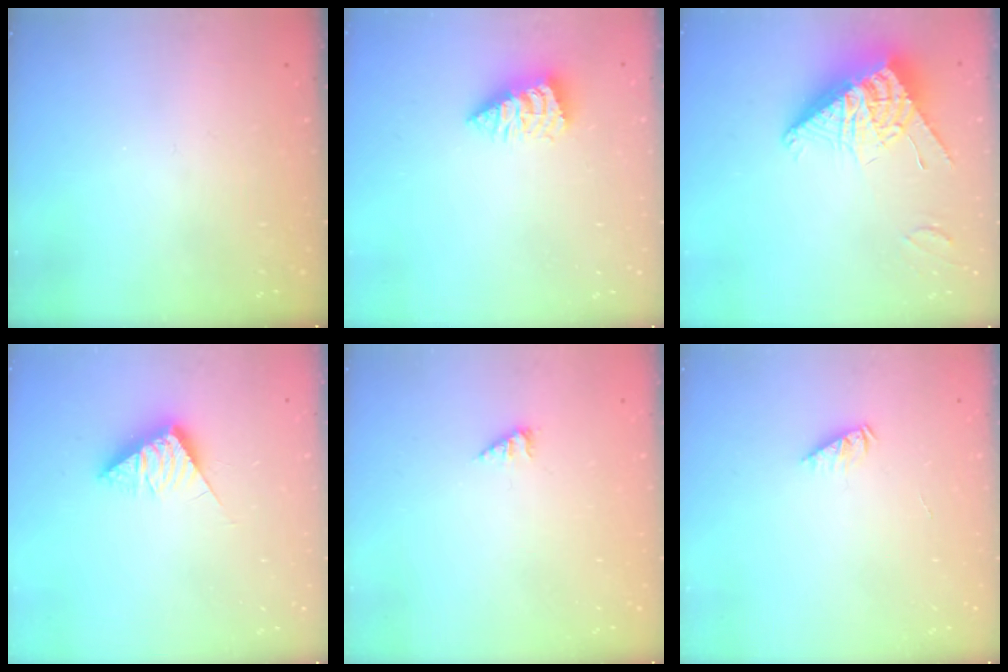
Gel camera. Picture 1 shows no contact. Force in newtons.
{"total": 2.6, "press": 2.6, "slide": 0.1}
{"total": 11.7, "press": 11.7, "slide": 1.0}
{"total": 7.5, "press": 7.5, "slide": 0.3}
{"total": 2.8, "press": 2.7, "slide": 0.5}
{"total": 2.1, "press": 2.1, "slide": 0.3}